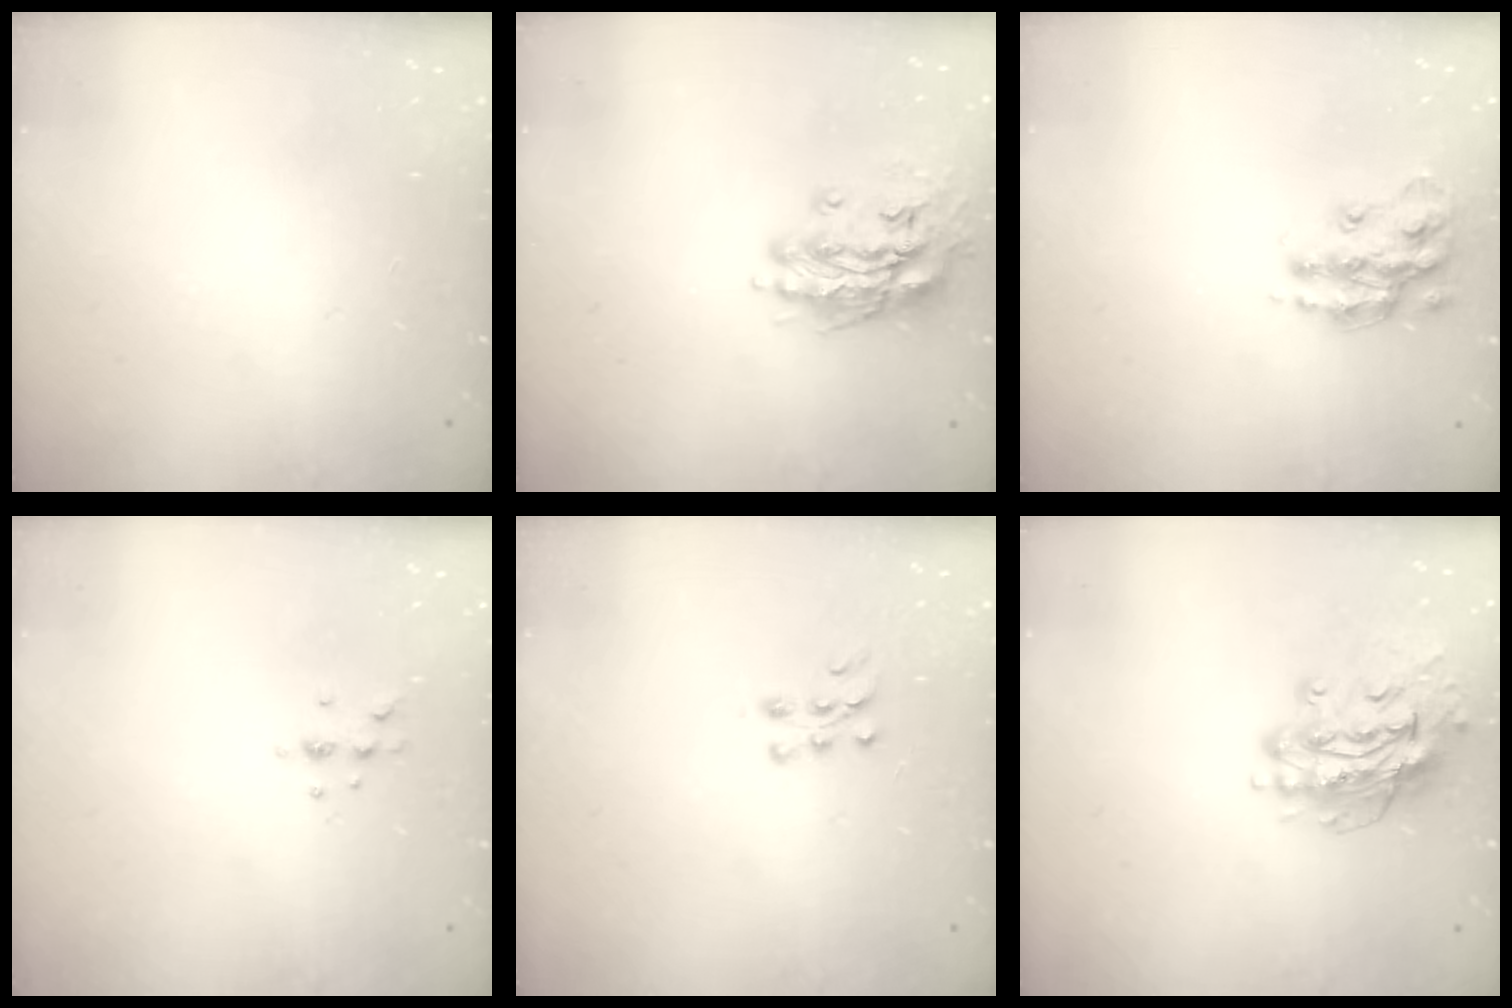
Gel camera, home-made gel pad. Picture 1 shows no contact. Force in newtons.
{"total": 13.2, "press": 13.1, "slide": 1.9}
{"total": 13.4, "press": 13.4, "slide": 0.9}
{"total": 3.8, "press": 3.8, "slide": 0.7}
{"total": 6.9, "press": 6.8, "slide": 0.6}
{"total": 15.2, "press": 15.1, "slide": 1.6}